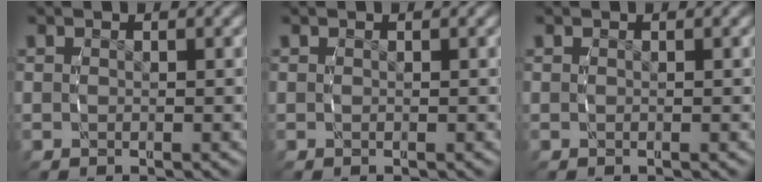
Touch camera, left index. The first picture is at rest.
{"total": 0.0}
{"total": 0.0}